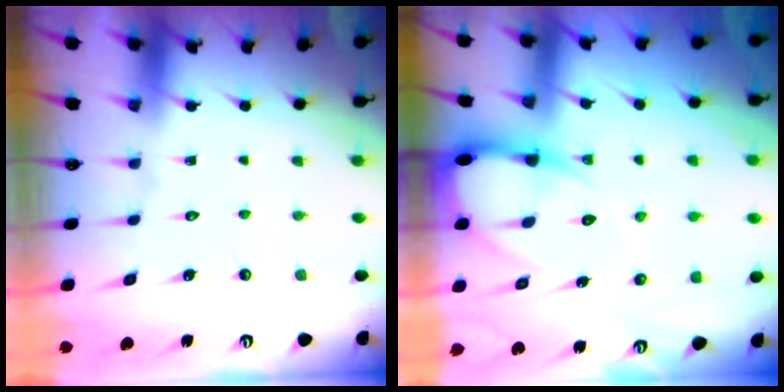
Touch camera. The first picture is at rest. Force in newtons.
{"total": 9.1, "press": 9.1, "slide": 0.9}